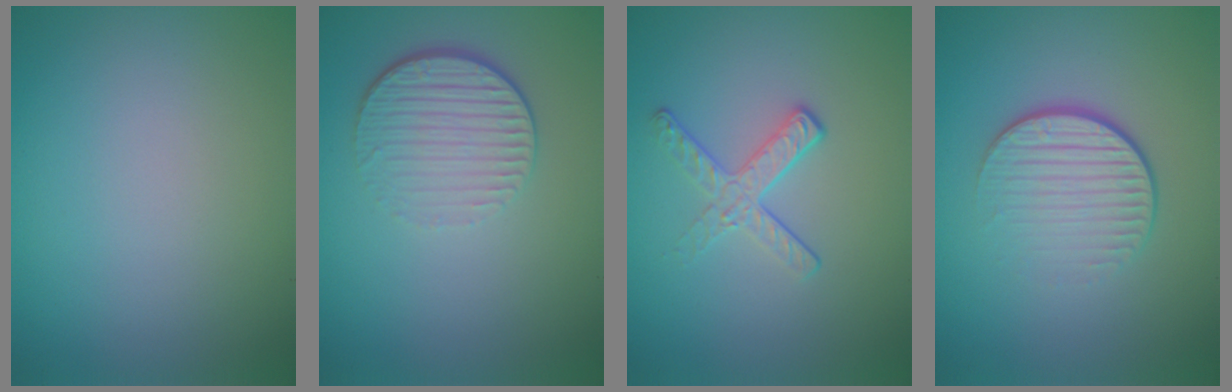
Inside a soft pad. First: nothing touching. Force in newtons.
{"total": 4.2, "press": 2.8, "slide": 3.2}
{"total": 2.1, "press": 1.4, "slide": 1.6}
{"total": 4.2, "press": 2.6, "slide": 3.2}